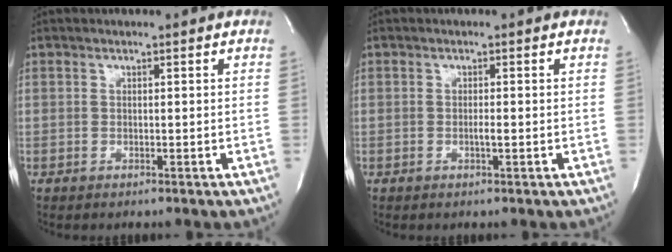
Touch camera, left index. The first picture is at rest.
{"total": 0.9, "force": [-0.3, -0.1, 0.9], "torque": [-0.019, -0.001, -0.005]}